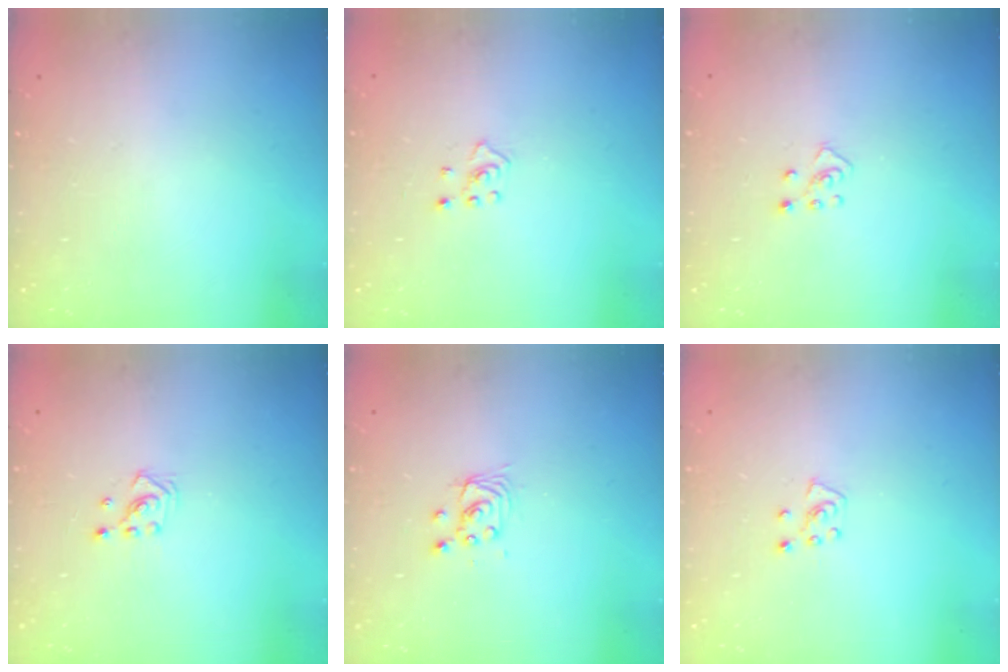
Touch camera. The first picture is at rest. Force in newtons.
{"total": 2.4, "press": 2.4, "slide": 0.5}
{"total": 4.6, "press": 4.6, "slide": 0.3}
{"total": 2.6, "press": 2.6, "slide": 0.3}
{"total": 2.7, "press": 2.7, "slide": 0.2}
{"total": 5.0, "press": 5.0, "slide": 0.4}